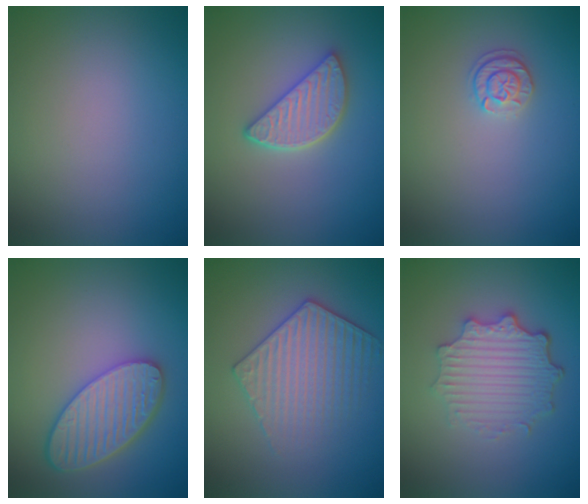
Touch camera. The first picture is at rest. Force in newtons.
{"total": 4.1, "press": 3.4, "slide": 2.3}
{"total": 1.7, "press": 1.6, "slide": 0.4}
{"total": 5.3, "press": 4.7, "slide": 2.5}
{"total": 3.6, "press": 3.6, "slide": 0.7}
{"total": 4.8, "press": 3.8, "slide": 3.1}